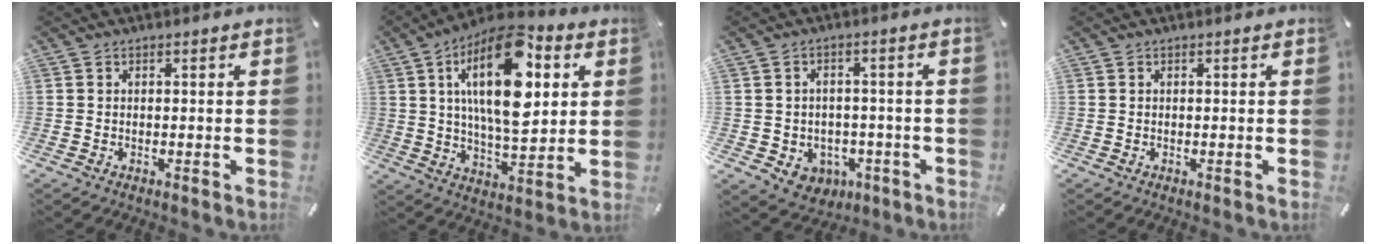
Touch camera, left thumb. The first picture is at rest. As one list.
[{"total": 22.4, "force": [7.2, 10.7, 18.3], "torque": [-0.320, -0.024, 0.108]}, {"total": 5.3, "force": [-0.6, 5.0, 1.5], "torque": [-0.029, 0.004, -0.008]}, {"total": 0.0}]